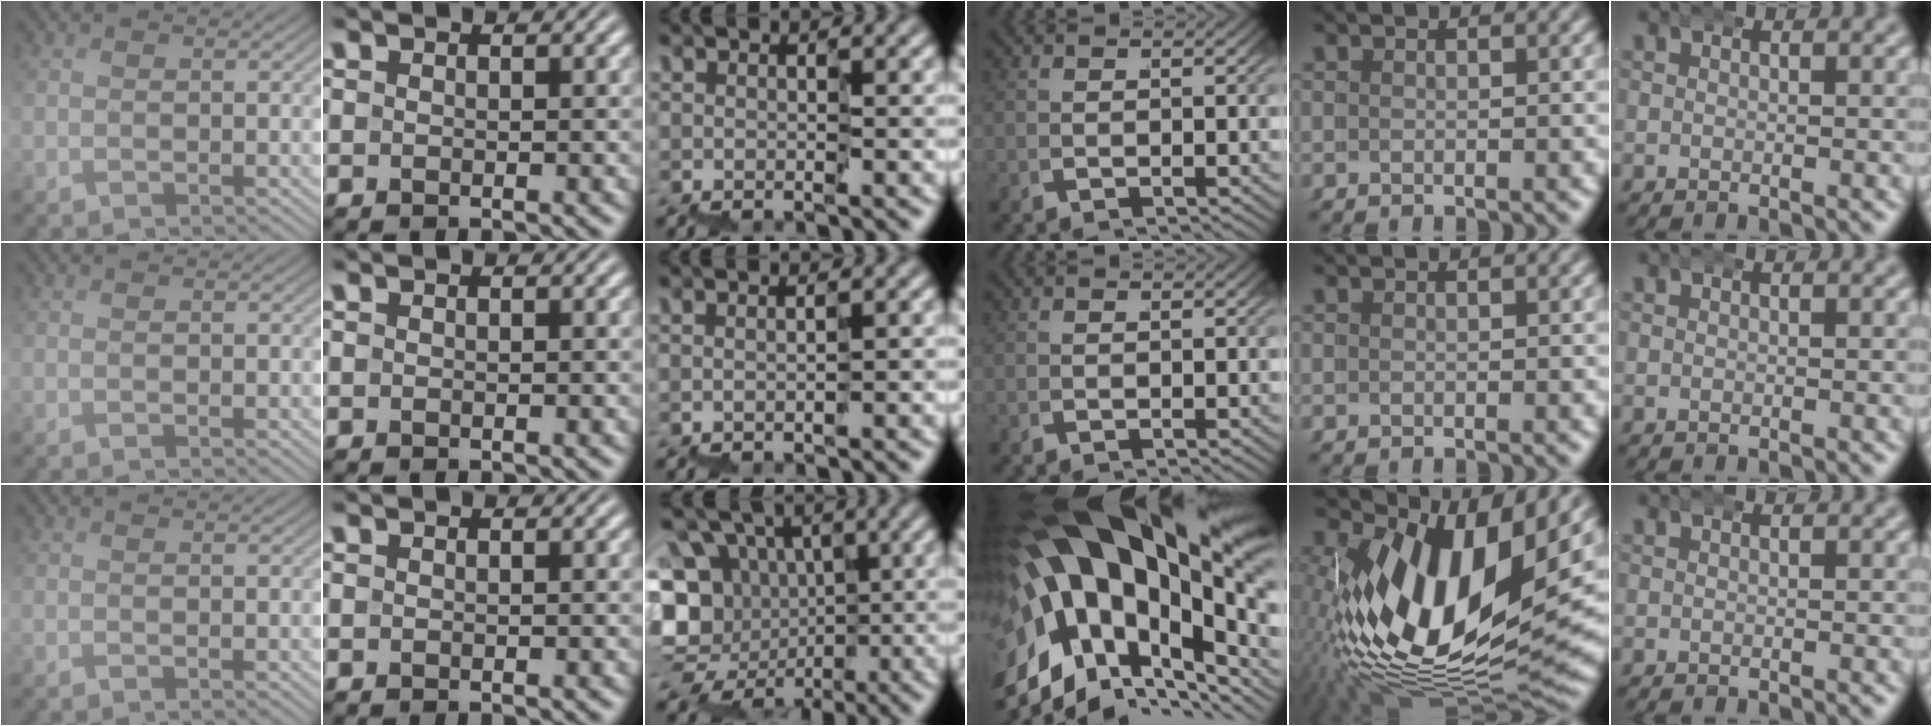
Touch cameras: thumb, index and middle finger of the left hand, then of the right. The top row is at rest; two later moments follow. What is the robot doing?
{"motion": "wrap", "object": "belt"}